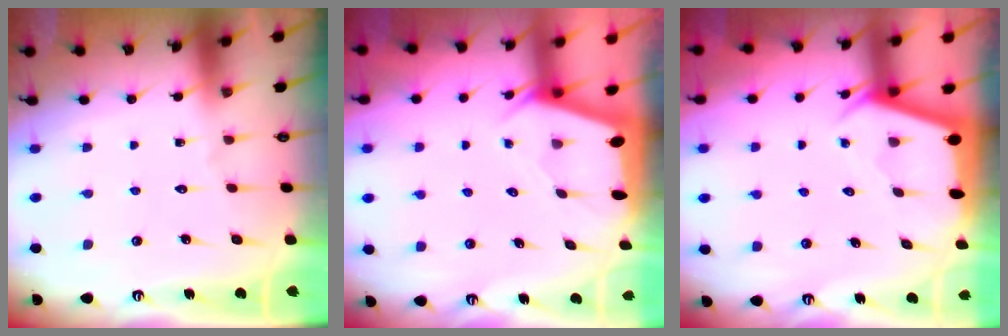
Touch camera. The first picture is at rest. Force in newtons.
{"total": 1.9, "press": 1.9, "slide": 0.3}
{"total": 3.4, "press": 3.4, "slide": 0.1}